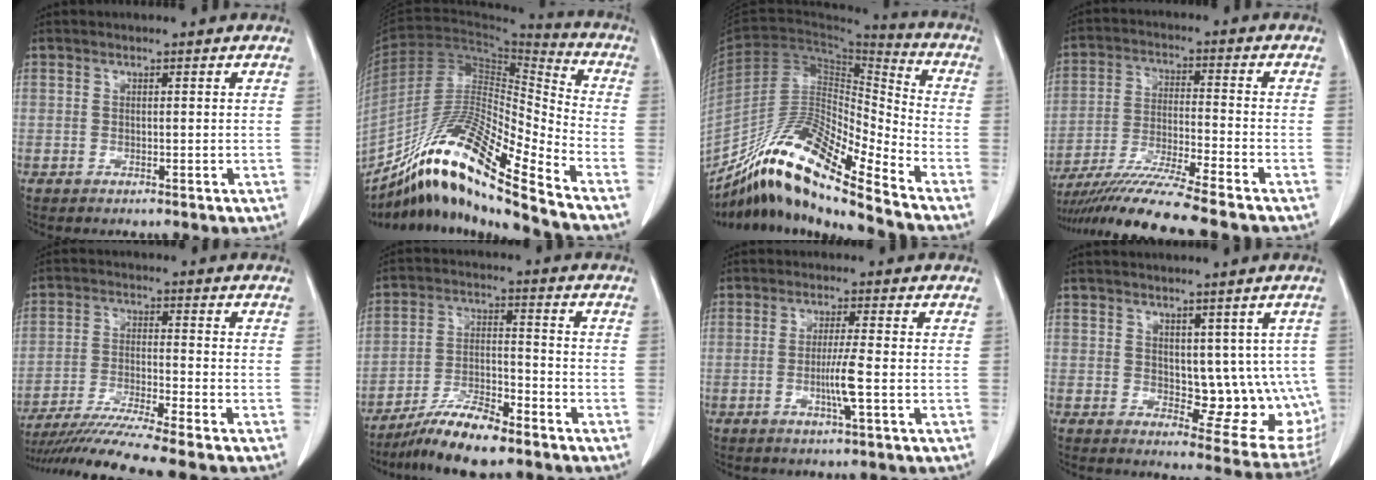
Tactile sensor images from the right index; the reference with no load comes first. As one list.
[{"total": 19.3, "force": [-14.8, -0.6, 12.4], "torque": [-0.233, -0.005, -0.275]}, {"total": 17.0, "force": [-13.6, 0.6, 10.1], "torque": [-0.181, 0.017, -0.249]}, {"total": 13.1, "force": [-11.2, -1.9, 6.5], "torque": [-0.112, -0.025, -0.194]}, {"total": 11.6, "force": [-10.0, -2.1, 5.5], "torque": [-0.086, -0.028, -0.170]}, {"total": 9.2, "force": [-7.3, 1.3, 5.4], "torque": [-0.103, -0.013, -0.135]}, {"total": 4.4, "force": [-1.1, -0.6, 4.2], "torque": [-0.079, -0.008, -0.022]}, {"total": 11.0, "force": [1.0, 5.8, 9.2], "torque": [-0.088, -0.005, 0.027]}]